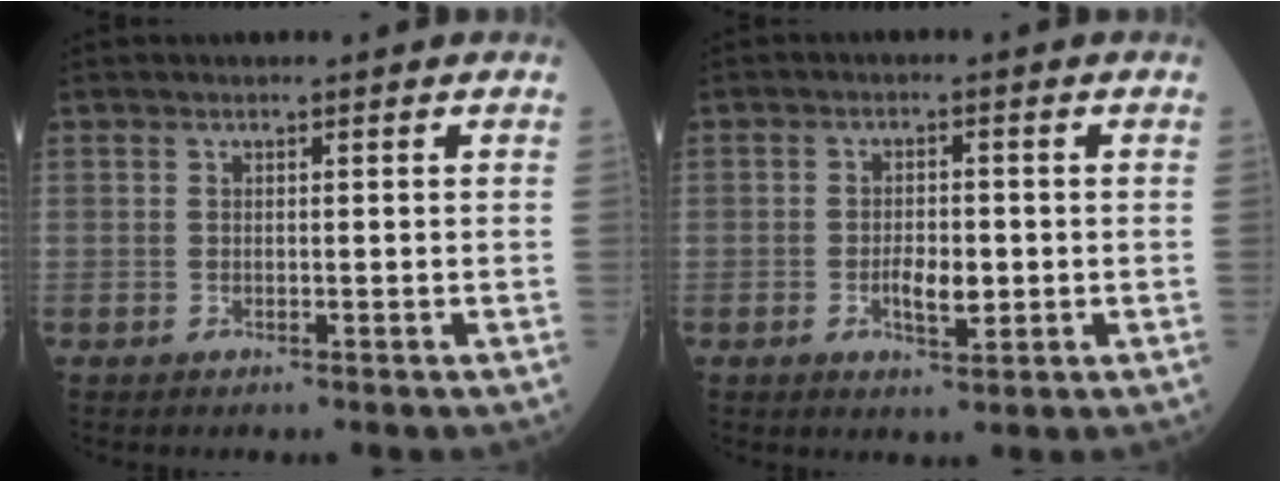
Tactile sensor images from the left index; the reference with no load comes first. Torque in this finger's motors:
{"motor_torque": [0.13, 0.01, 0.12, 0.04]}